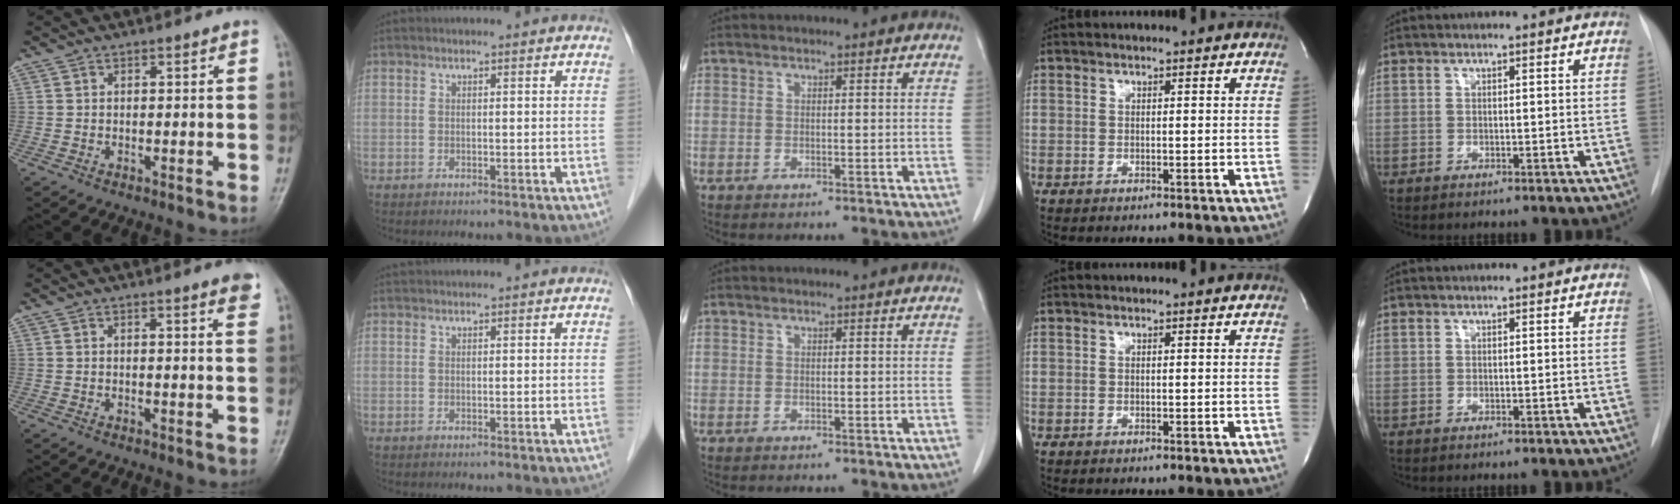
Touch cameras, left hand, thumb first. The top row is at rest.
{"thumb": {"total": 3.2, "force": [2.2, 0.2, 2.3], "torque": [-0.025, -0.008, 0.023]}, "index": {"total": 1.5, "force": [1.4, 0.1, 0.3], "torque": [-0.005, 0.025, 0.028]}}